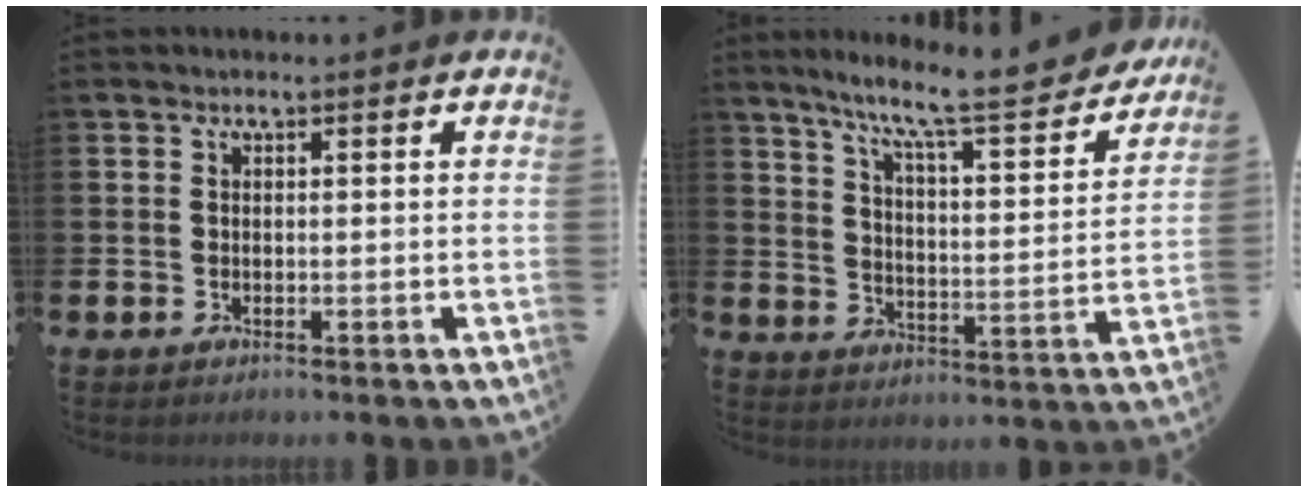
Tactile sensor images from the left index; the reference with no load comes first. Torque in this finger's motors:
{"motor_torque": [1.04, -1.10, 0.81, 0.21]}